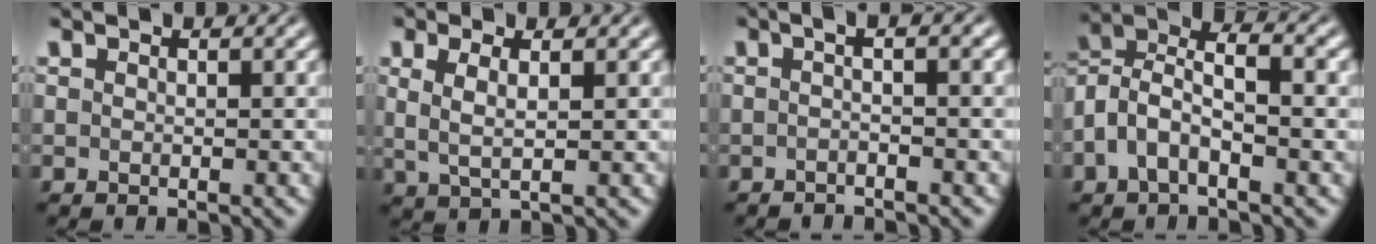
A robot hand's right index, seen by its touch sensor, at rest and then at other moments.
{"total": 3.2, "force": [0.8, 1.6, 2.7], "torque": [-0.058, -0.004, 0.019]}
{"total": 2.3, "force": [-0.8, -0.7, 2.0], "torque": [-0.020, 0.014, -0.022]}
{"total": 7.9, "force": [1.3, 5.6, 5.5], "torque": [-0.117, -0.006, 0.014]}